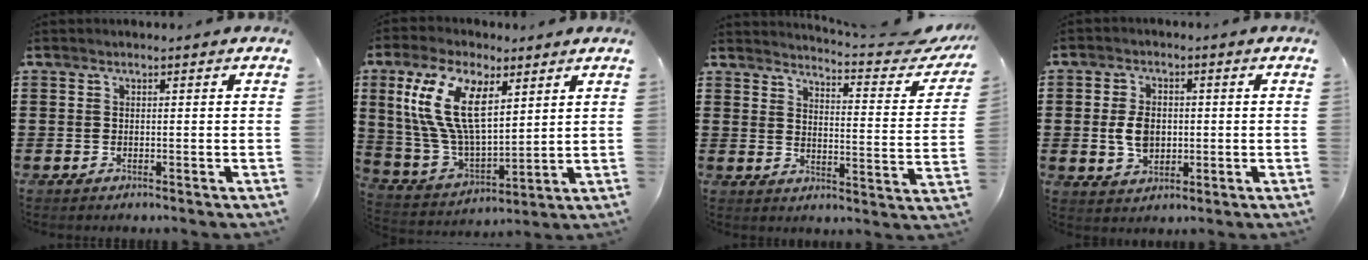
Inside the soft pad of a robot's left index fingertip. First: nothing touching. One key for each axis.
{"total": 13.7, "fx": 6.2, "fy": 6.4, "fz": 10.3, "tx": -0.232, "ty": 0.003, "tz": 0.116}
{"total": 3.9, "fx": 3.6, "fy": -0.4, "fz": 1.7, "tx": -0.031, "ty": -0.040, "tz": 0.047}
{"total": 5.2, "fx": -0.2, "fy": 3.5, "fz": 3.8, "tx": -0.083, "ty": 0.002, "tz": -0.009}